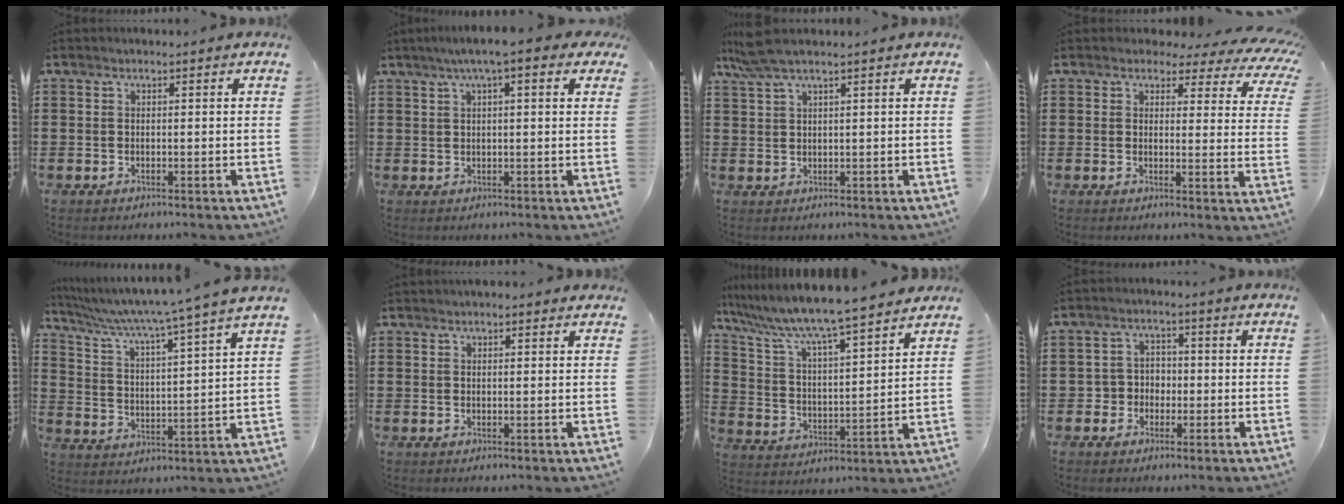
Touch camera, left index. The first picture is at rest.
{"total": 5.0, "force": [2.5, 0.5, 4.3], "torque": [-0.088, 0.010, 0.041]}
{"total": 4.0, "force": [2.6, 0.3, 3.0], "torque": [-0.072, 0.001, 0.047]}
{"total": 3.5, "force": [2.8, 1.5, 1.5], "torque": [-0.037, -0.012, 0.046]}
{"total": 5.4, "force": [4.5, -1.4, 2.5], "torque": [-0.071, -0.046, 0.067]}
{"total": 1.4, "force": [1.3, 0.3, 0.5], "torque": [-0.011, 0.003, 0.025]}
{"total": 7.9, "force": [7.2, -0.3, 3.2], "torque": [-0.096, -0.054, 0.118]}
{"total": 3.4, "force": [-1.1, 3.1, 0.9], "torque": [-0.030, 0.008, -0.027]}